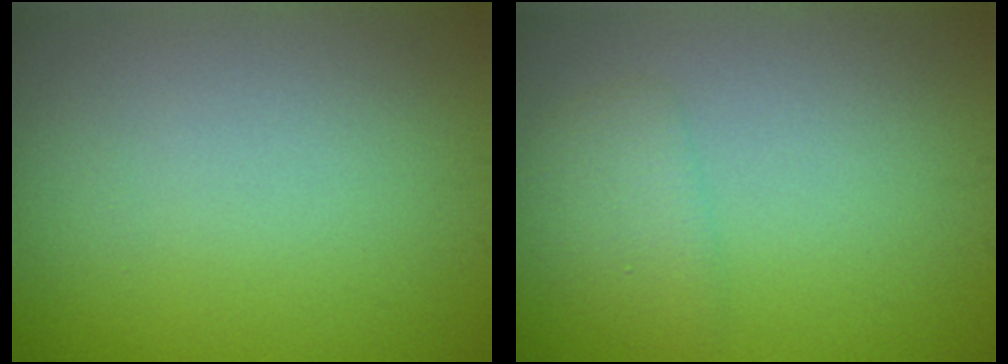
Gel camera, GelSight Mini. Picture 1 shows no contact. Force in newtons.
{"total": 1.9, "press": 1.9, "slide": 0.1}